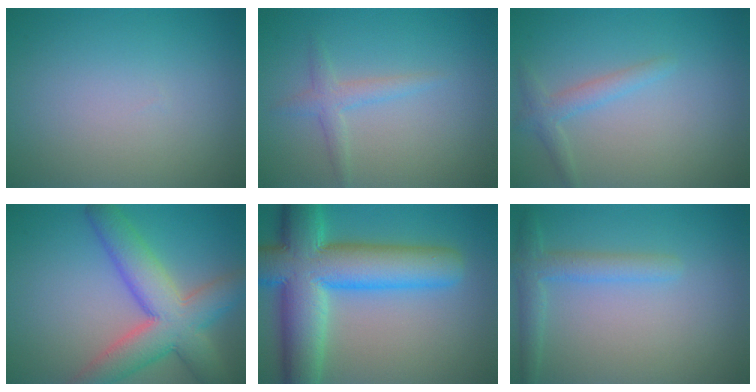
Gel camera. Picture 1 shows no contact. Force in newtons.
{"total": 1.8, "press": 1.8, "slide": 0.1}
{"total": 1.8, "press": 1.8, "slide": 0.1}
{"total": 8.3, "press": 8.3, "slide": 0.4}
{"total": 12.3, "press": 12.3, "slide": 0.5}
{"total": 2.6, "press": 2.6, "slide": 0.2}